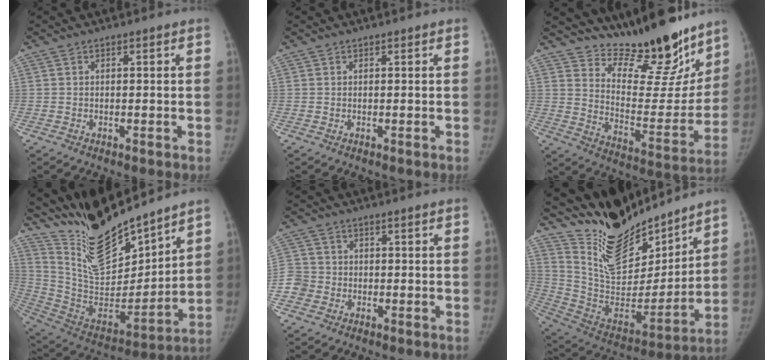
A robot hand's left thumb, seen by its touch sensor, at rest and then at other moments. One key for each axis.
{"total": 0.0}
{"total": 21.5, "fx": 18.0, "fy": 7.4, "fz": 9.2, "tx": -0.076, "ty": -0.131, "tz": 0.267}
{"total": 19.4, "fx": 17.1, "fy": 4.5, "fz": 8.1, "tx": -0.100, "ty": -0.115, "tz": 0.319}
{"total": 4.3, "fx": -1.5, "fy": 4.0, "fz": 0.6, "tx": 0.009, "ty": 0.014, "tz": -0.037}
{"total": 21.5, "fx": 18.5, "fy": 7.7, "fz": 7.9, "tx": -0.083, "ty": -0.109, "tz": 0.327}